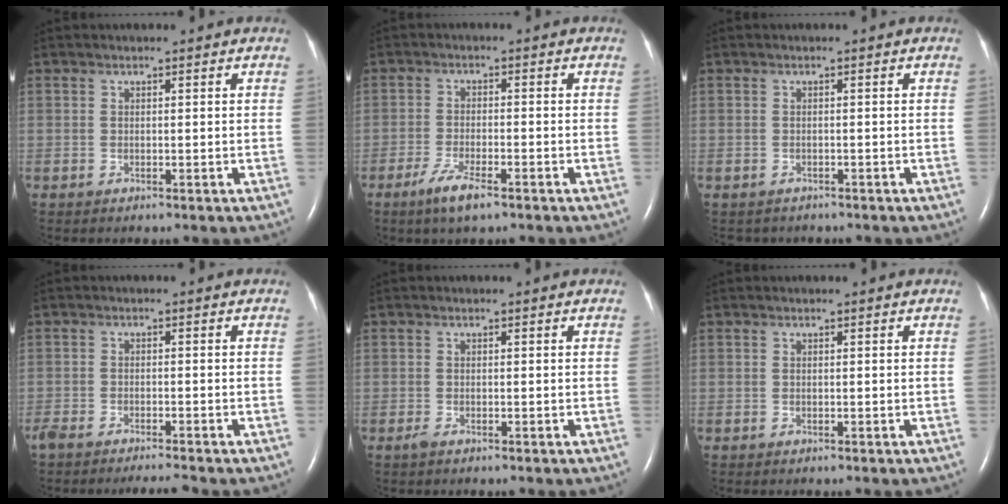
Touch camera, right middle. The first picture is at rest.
{"total": 4.9, "force": [-3.2, 0.9, 3.6], "torque": [-0.082, -0.009, -0.057]}
{"total": 2.0, "force": [-1.7, 1.0, 0.3], "torque": [-0.013, -0.001, -0.017]}
{"total": 5.3, "force": [-4.8, 0.2, 2.2], "torque": [-0.041, -0.011, -0.081]}
{"total": 0.7, "force": [-0.5, 0.1, 0.5], "torque": [-0.015, -0.002, -0.010]}
{"total": 0.0}